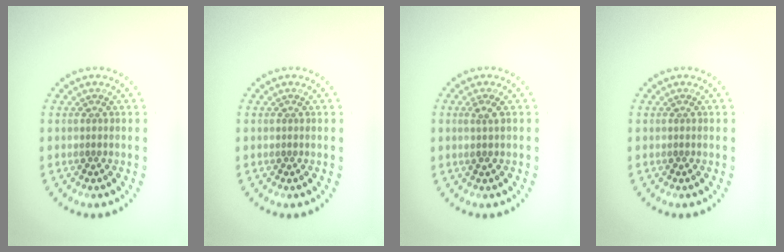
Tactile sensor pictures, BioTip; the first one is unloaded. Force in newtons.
{"total": 0.0}
{"total": 0.9, "press": 0.8, "slide": 0.5}
{"total": 0.0}